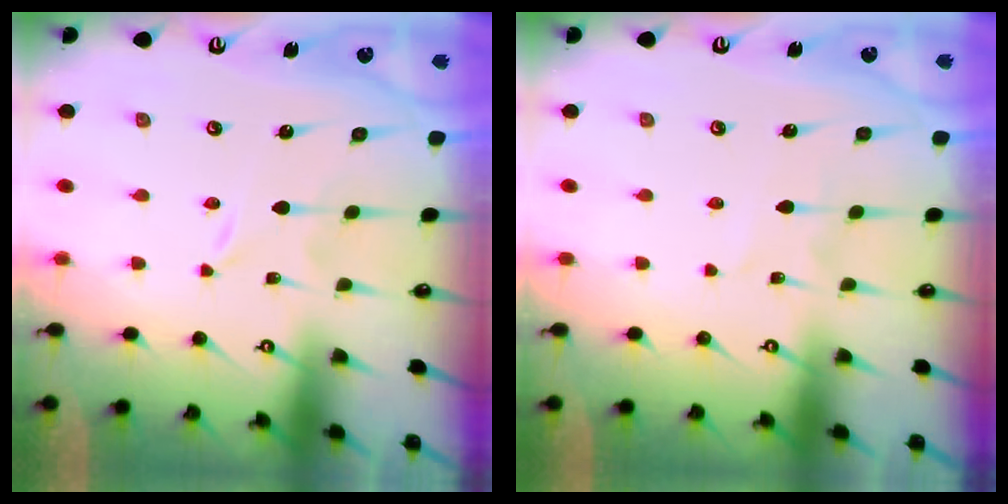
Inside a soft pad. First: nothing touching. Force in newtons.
{"total": 2.7, "press": 2.7, "slide": 0.3}